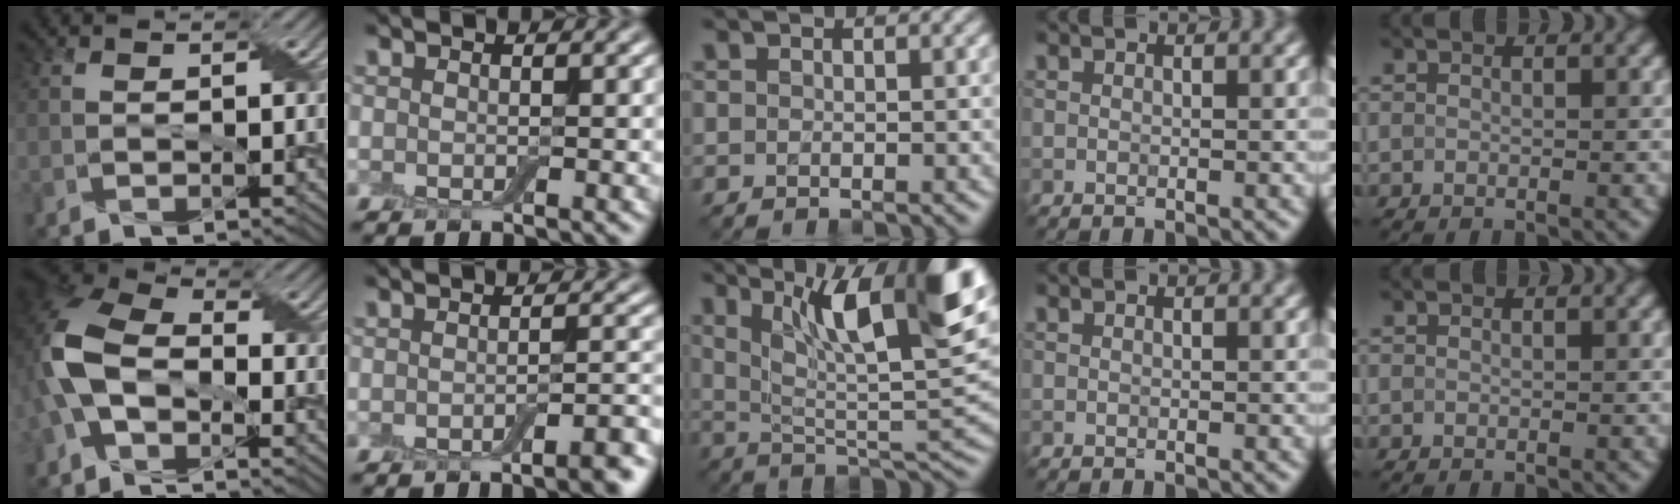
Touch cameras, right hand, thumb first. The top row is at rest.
{"thumb": {"total": 9.9, "force": [-2.4, 5.9, 7.5], "torque": [-0.196, 0.003, -0.066]}, "index": {"total": 3.1, "force": [-1.9, 0.6, 2.4], "torque": [-0.025, 0.006, -0.034]}, "middle": {"total": 12.7, "force": [5.5, 4.1, 10.7], "torque": [-0.159, -0.004, 0.090]}}